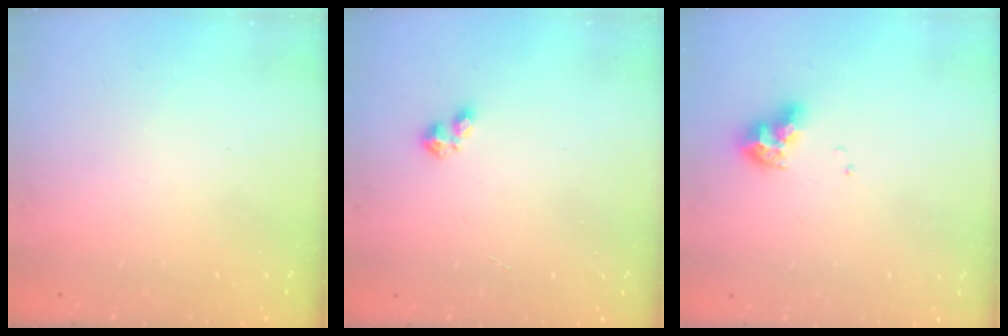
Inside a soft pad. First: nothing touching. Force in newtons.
{"total": 1.9, "press": 1.9, "slide": 0.4}
{"total": 9.1, "press": 9.1, "slide": 1.1}